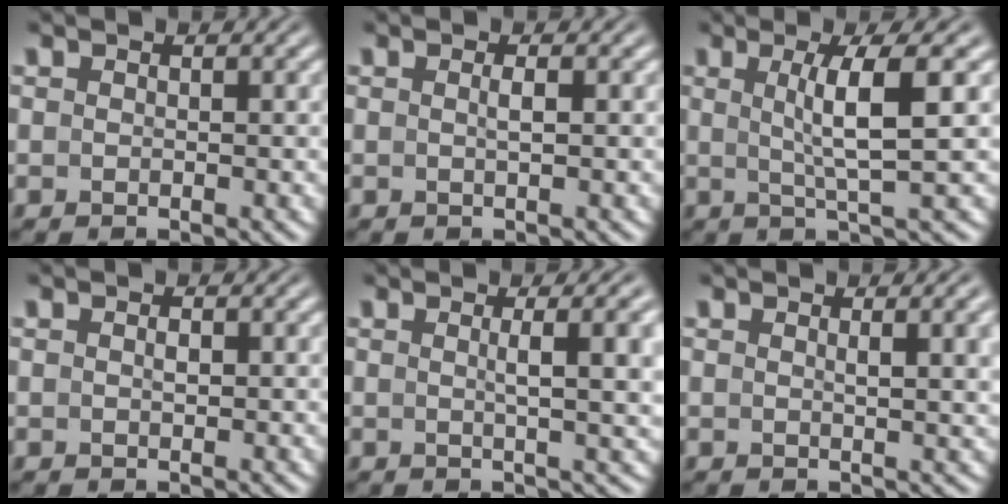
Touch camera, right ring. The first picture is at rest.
{"total": 0.9, "force": [-0.1, -0.5, 0.8], "torque": [-0.016, -0.003, 0.000]}
{"total": 4.4, "force": [0.8, -0.5, 4.3], "torque": [-0.066, -0.002, 0.019]}
{"total": 0.5, "force": [0.0, 0.2, 0.5], "torque": [-0.014, -0.006, 0.004]}
{"total": 3.5, "force": [0.8, -0.4, 3.4], "torque": [-0.039, 0.004, 0.011]}
{"total": 2.0, "force": [0.8, -0.5, 1.8], "torque": [-0.022, -0.004, 0.016]}